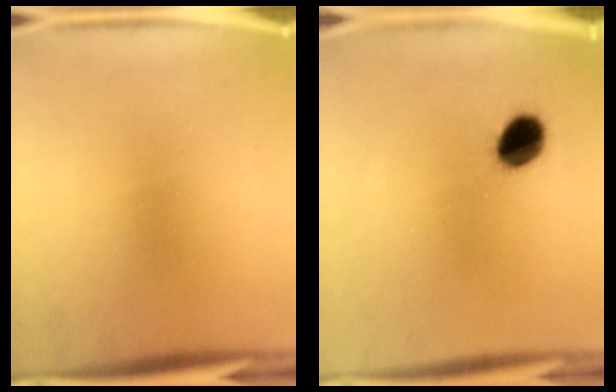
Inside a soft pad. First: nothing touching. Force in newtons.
{"total": 6.9}